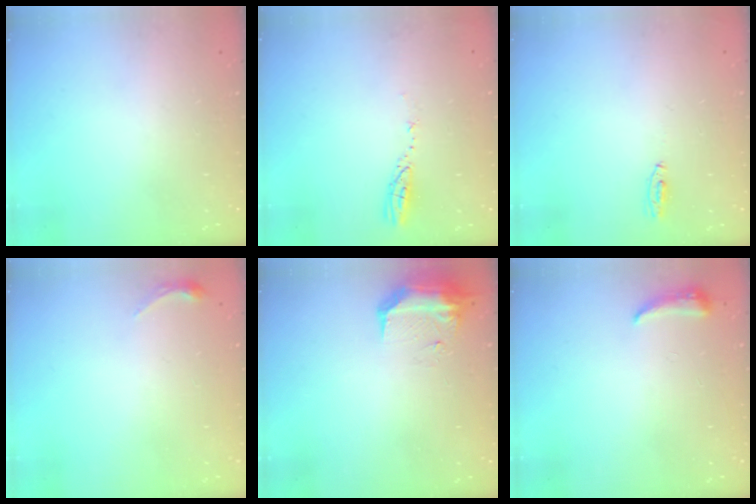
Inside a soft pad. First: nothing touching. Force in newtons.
{"total": 3.7, "press": 3.6, "slide": 0.3}
{"total": 3.1, "press": 2.8, "slide": 1.3}
{"total": 3.9, "press": 3.8, "slide": 0.7}
{"total": 15.7, "press": 10.5, "slide": 11.7}
{"total": 4.3, "press": 4.2, "slide": 0.9}